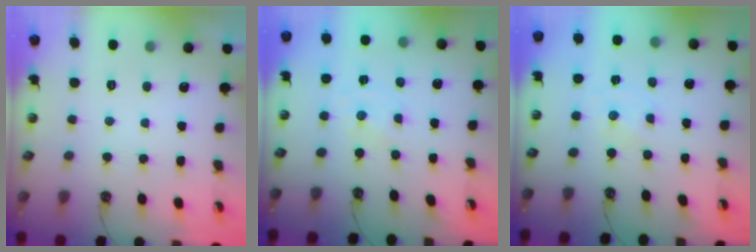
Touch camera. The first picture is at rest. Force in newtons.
{"total": 0.0}
{"total": 0.0}